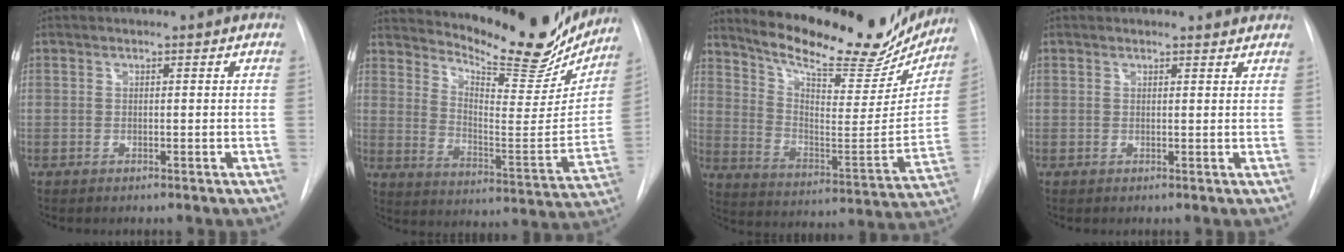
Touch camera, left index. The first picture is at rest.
{"total": 20.4, "force": [18.1, 4.9, 8.0], "torque": [-0.119, -0.063, 0.245]}
{"total": 23.4, "force": [20.0, 6.4, 10.3], "torque": [-0.158, -0.042, 0.277]}
{"total": 2.3, "force": [2.2, 0.6, 0.0], "torque": [-0.006, -0.004, 0.014]}